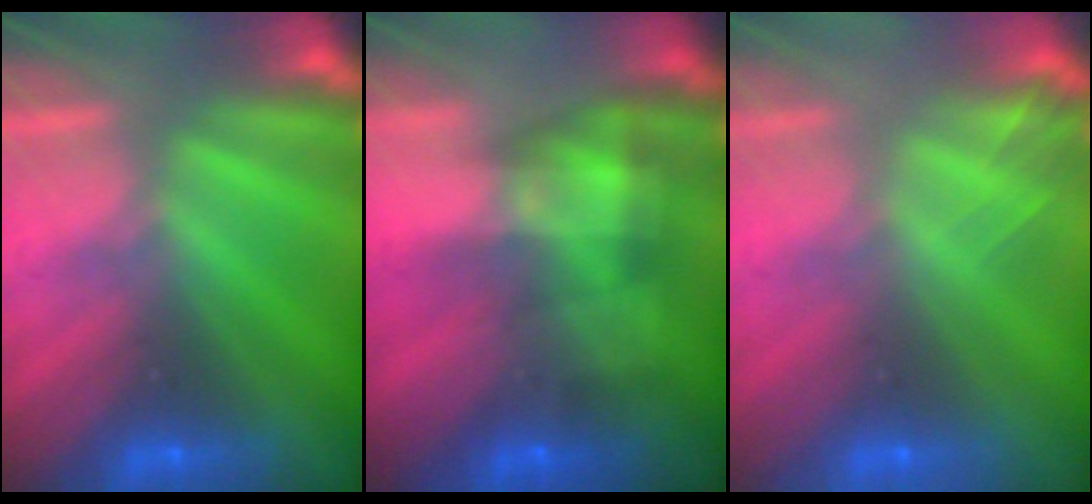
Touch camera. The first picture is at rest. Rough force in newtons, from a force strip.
{"total": 5.0}
{"total": 2.1}